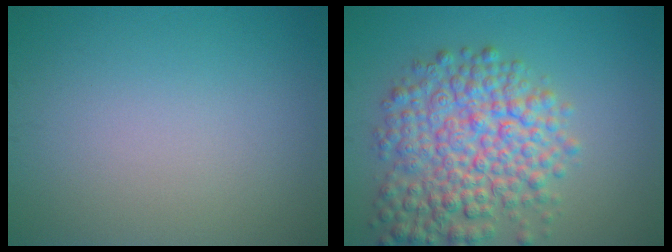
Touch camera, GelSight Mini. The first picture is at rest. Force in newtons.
{"total": 7.9, "press": 7.9, "slide": 0.3}